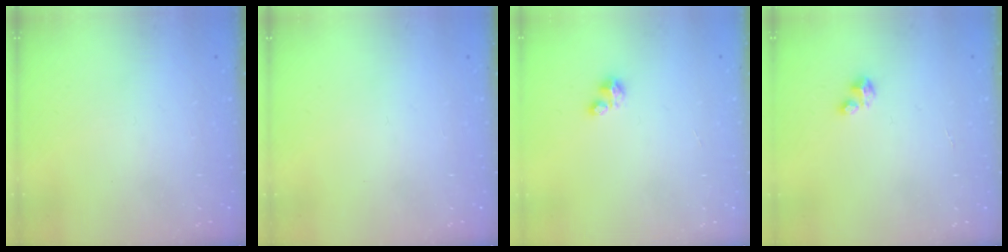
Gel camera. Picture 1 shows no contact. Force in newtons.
{"total": 0.0}
{"total": 2.5, "press": 2.5, "slide": 0.3}
{"total": 2.0, "press": 2.0, "slide": 0.2}